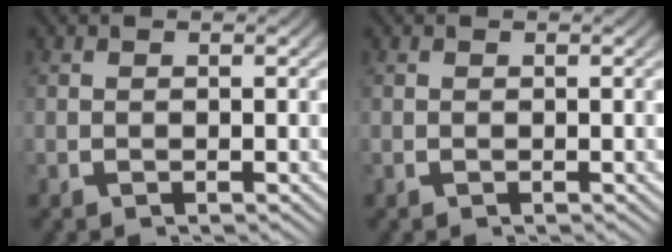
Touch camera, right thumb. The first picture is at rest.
{"total": 0.0}